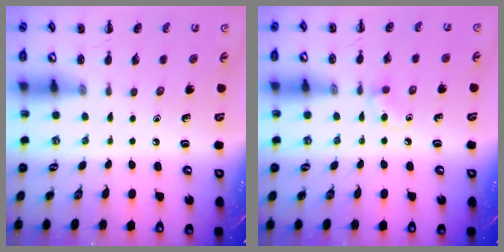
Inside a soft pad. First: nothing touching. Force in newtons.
{"total": 4.3, "press": 4.1, "slide": 1.2}